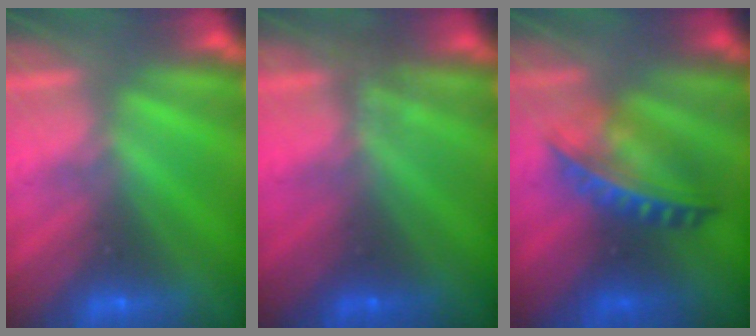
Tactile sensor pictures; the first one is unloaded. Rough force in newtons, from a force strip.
{"total": 1.1}
{"total": 5.5}